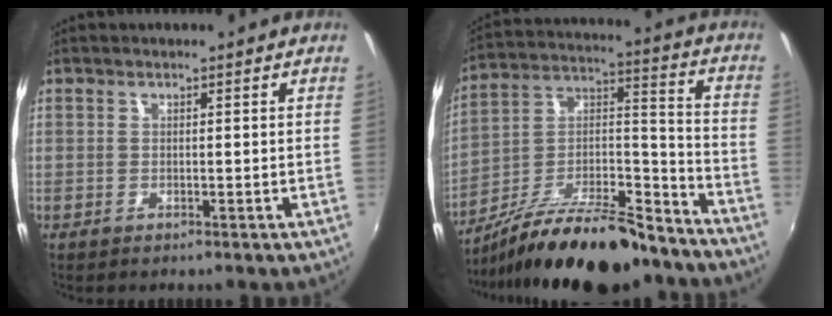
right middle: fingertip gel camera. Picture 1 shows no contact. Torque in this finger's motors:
{"motor_torque": [1.11, -1.03, 0.87, 0.16]}